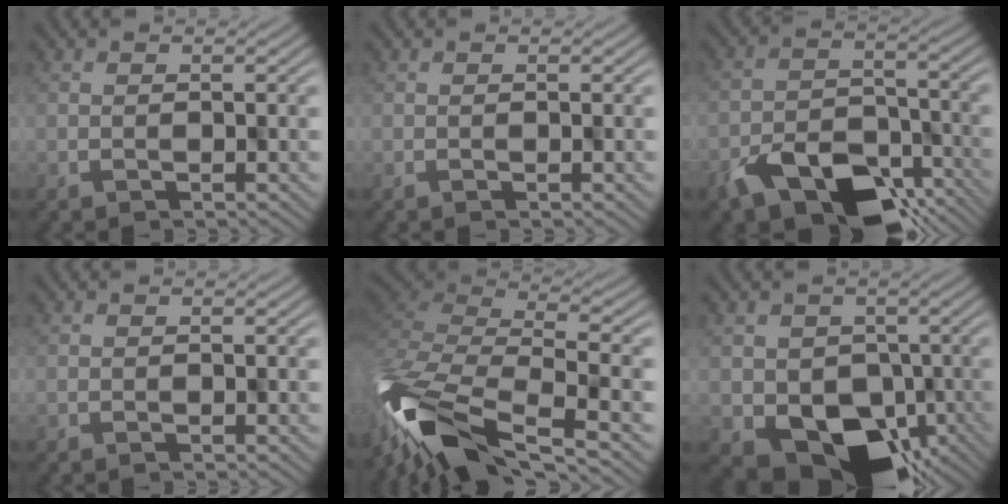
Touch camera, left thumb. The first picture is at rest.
{"total": 0.0}
{"total": 12.4, "force": [-7.4, 6.7, 7.4], "torque": [-0.147, -0.024, -0.125]}
{"total": 0.0}
{"total": 15.0, "force": [-7.8, 6.9, 10.8], "torque": [-0.290, -0.043, -0.124]}
{"total": 12.4, "force": [-4.2, 9.6, 6.6], "torque": [-0.104, -0.042, -0.053]}